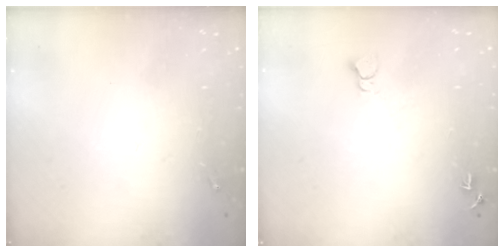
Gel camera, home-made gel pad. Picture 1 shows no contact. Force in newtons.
{"total": 4.6, "press": 4.6, "slide": 0.5}